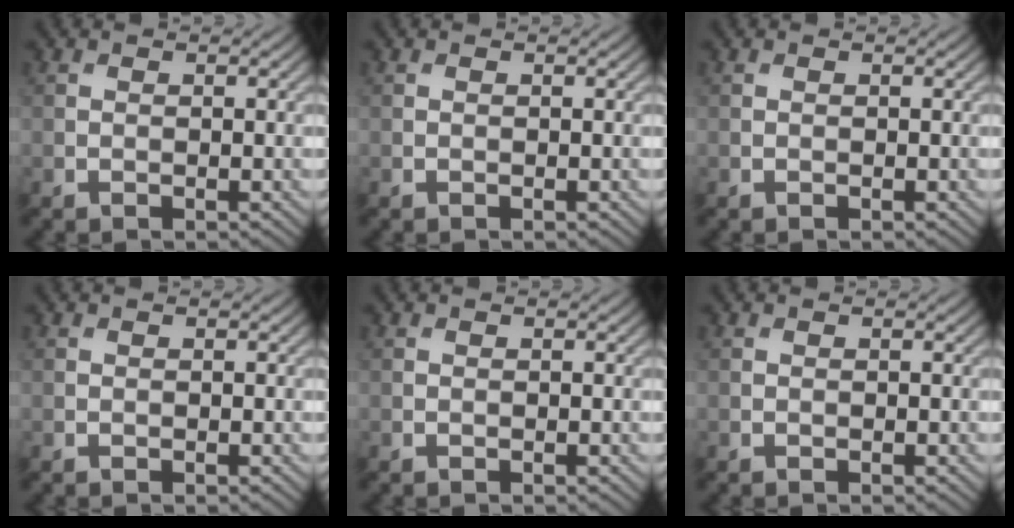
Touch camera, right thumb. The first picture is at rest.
{"total": 0.0}
{"total": 0.0}
{"total": 0.0}
{"total": 0.0}
{"total": 0.0}